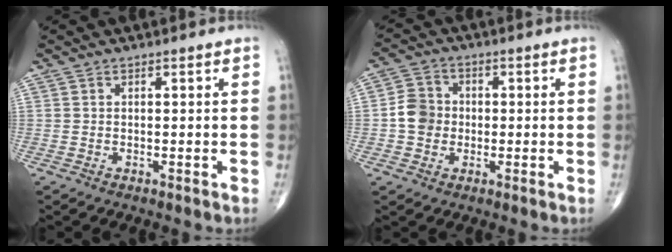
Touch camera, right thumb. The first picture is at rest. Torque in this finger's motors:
{"motor_torque": [-0.03, 0.96, 0.36, -0.16, 0.01]}